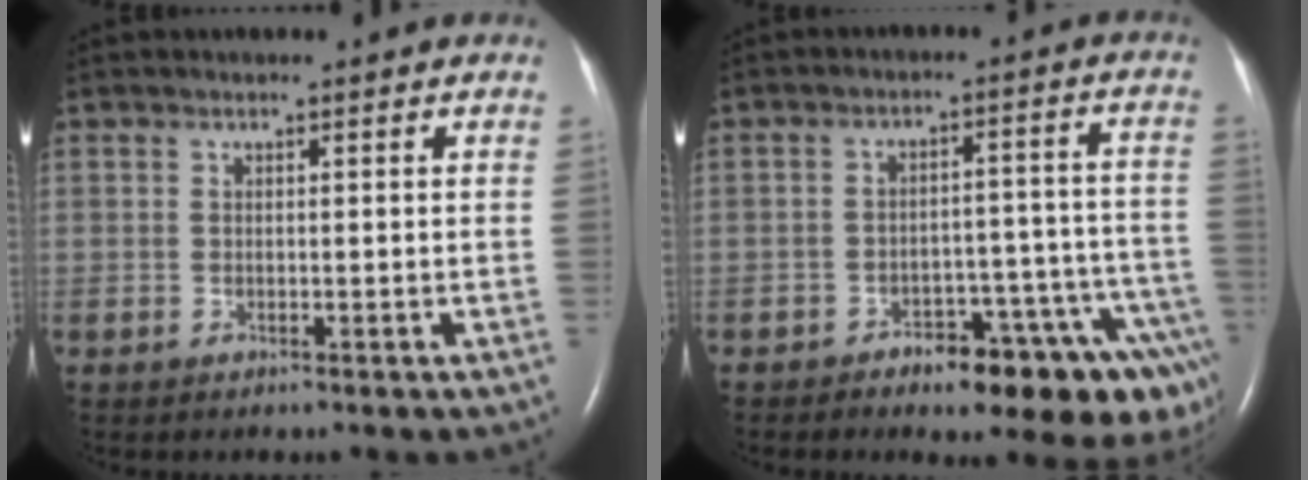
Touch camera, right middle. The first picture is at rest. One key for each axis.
{"total": 15.0, "fx": -10.3, "fy": 4.6, "fz": 9.9, "tx": -0.034, "ty": 0.047, "tz": -0.127}